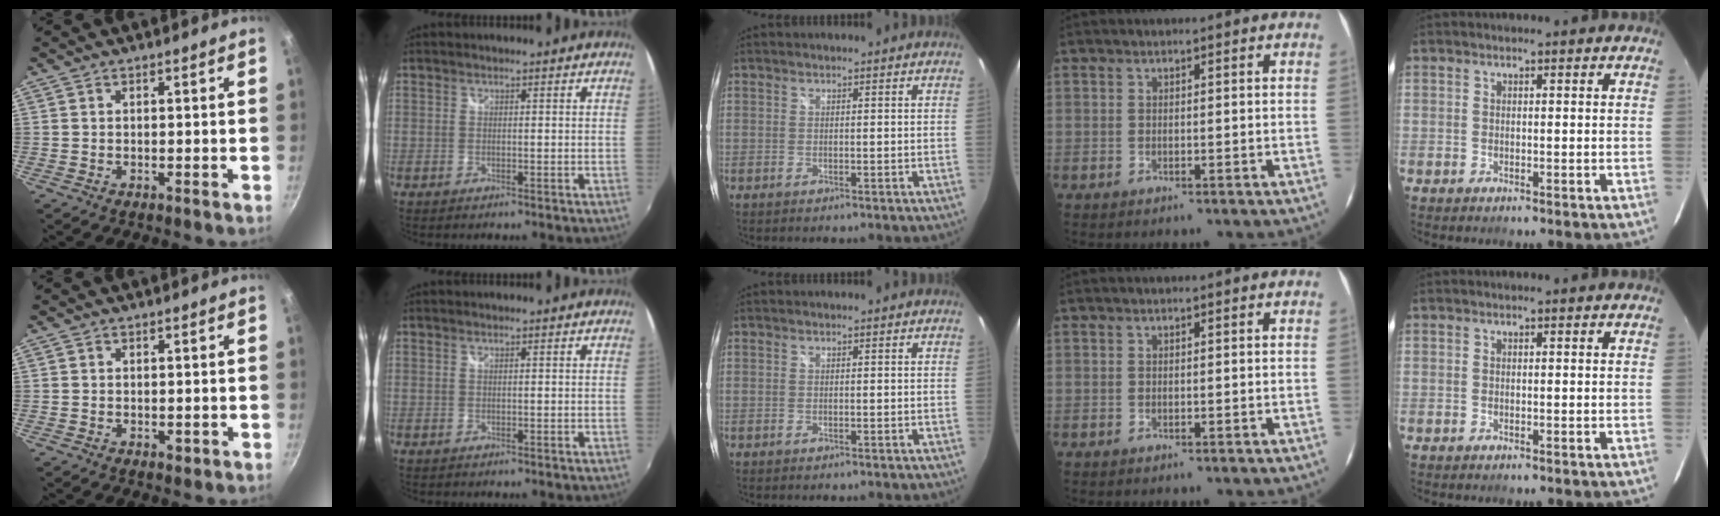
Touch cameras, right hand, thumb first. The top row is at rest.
{"thumb": {"total": 1.1, "force": [-0.2, 0.9, 0.6], "torque": [-0.006, 0.000, -0.003]}}